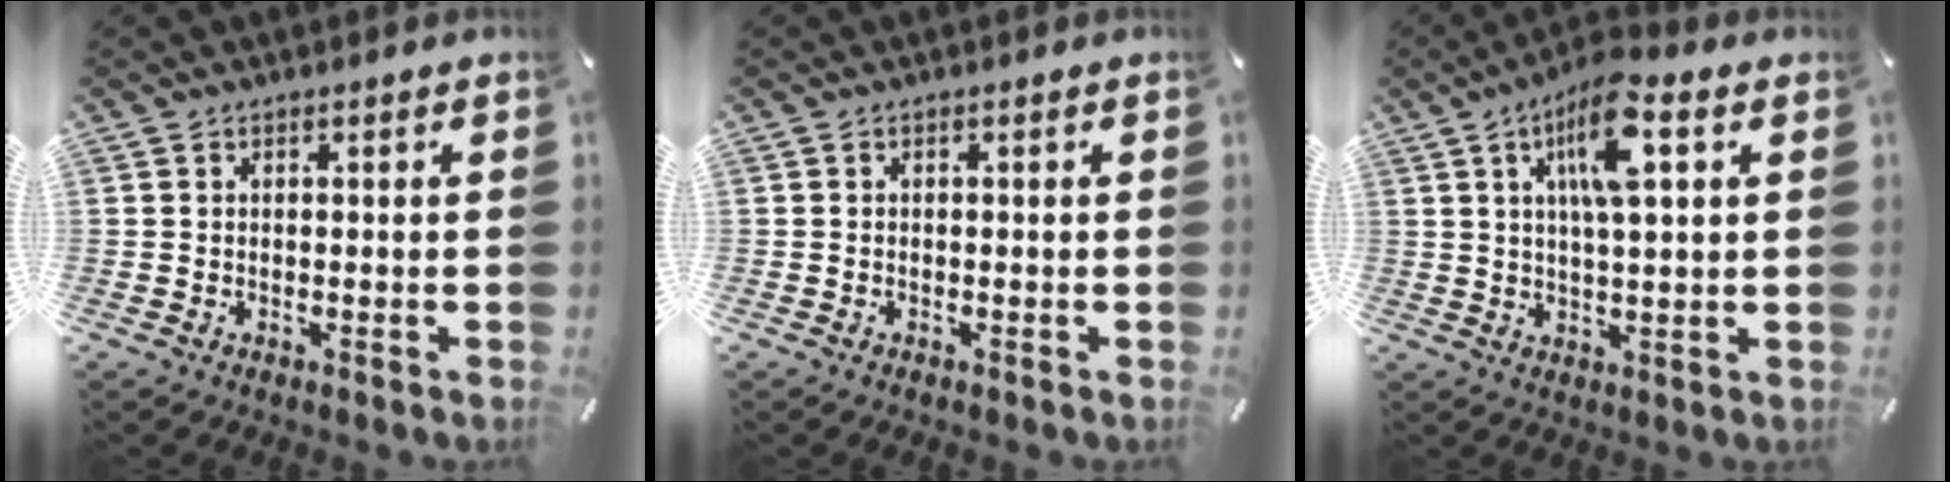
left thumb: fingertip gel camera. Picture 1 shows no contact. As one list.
[{"total": 0.0}, {"total": 11.2, "force": [4.7, 3.1, 9.6], "torque": [-0.168, 0.001, 0.076]}]